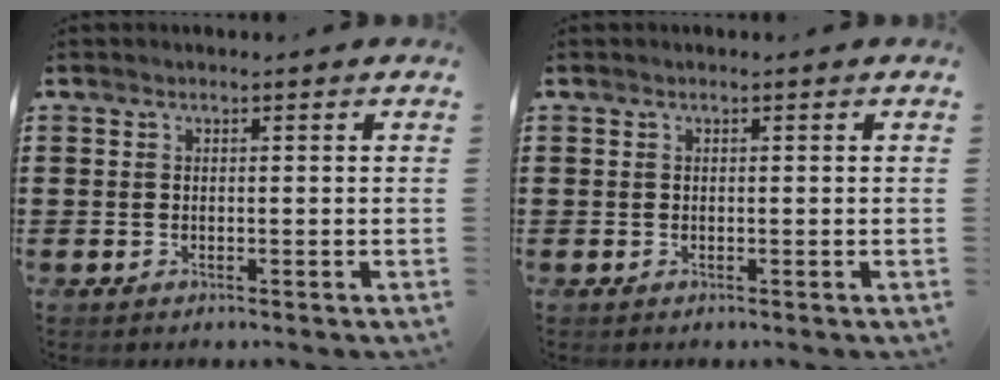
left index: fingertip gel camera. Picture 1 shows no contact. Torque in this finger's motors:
{"motor_torque": [0.01, 0.00, 0.00, -0.01]}